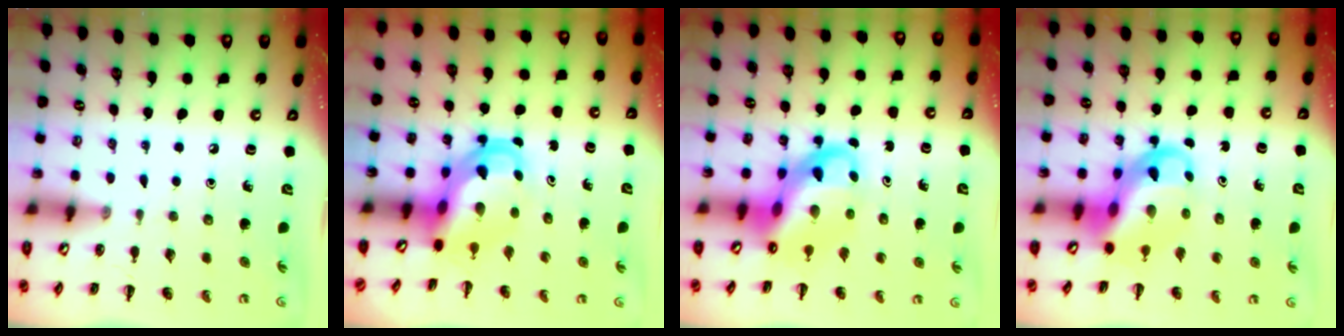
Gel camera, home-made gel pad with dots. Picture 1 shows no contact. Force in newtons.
{"total": 5.7, "press": 5.6, "slide": 1.3}
{"total": 11.1, "press": 10.7, "slide": 3.0}
{"total": 9.1, "press": 8.7, "slide": 2.7}